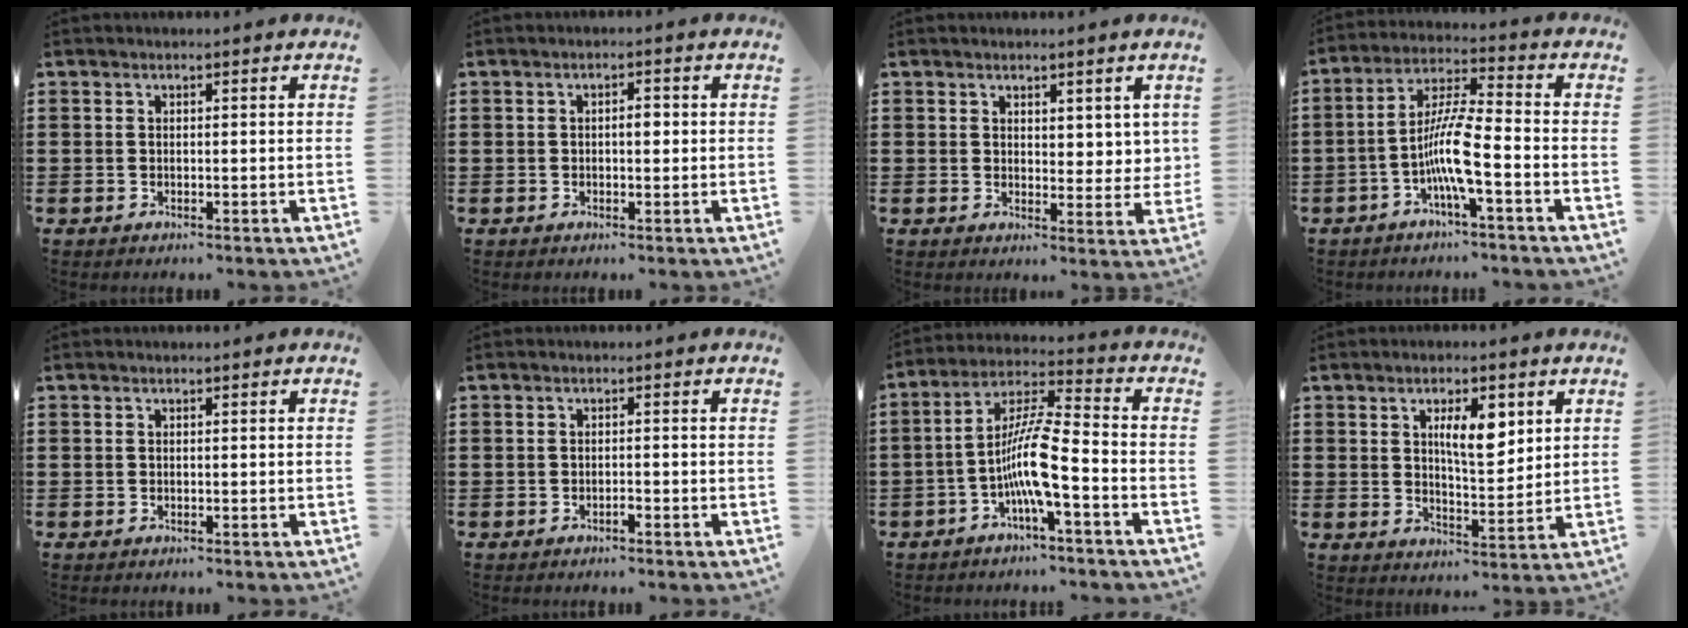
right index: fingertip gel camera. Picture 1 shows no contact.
{"total": 1.9, "force": [0.0, 0.8, 1.8], "torque": [-0.033, 0.004, -0.003]}
{"total": 3.7, "force": [2.6, 2.4, 1.0], "torque": [-0.013, 0.000, 0.047]}
{"total": 8.6, "force": [-3.3, 1.1, 7.9], "torque": [-0.167, -0.010, -0.067]}
{"total": 0.0}
{"total": 0.9, "force": [-0.7, 0.1, 0.6], "torque": [-0.015, -0.003, -0.012]}
{"total": 9.6, "force": [-3.7, 1.4, 8.8], "torque": [-0.191, -0.012, -0.077]}
{"total": 7.0, "force": [2.7, 2.6, 5.9], "torque": [-0.098, -0.002, 0.040]}